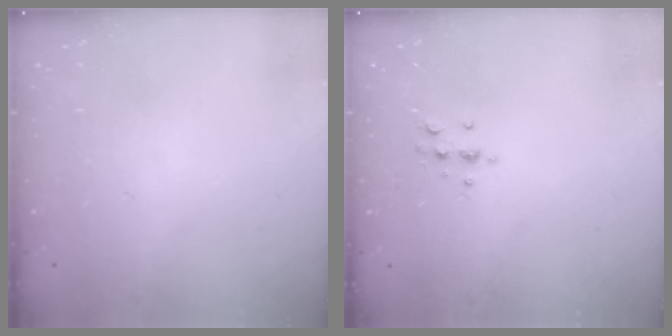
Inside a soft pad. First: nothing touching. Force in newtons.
{"total": 6.1, "press": 6.0, "slide": 0.9}